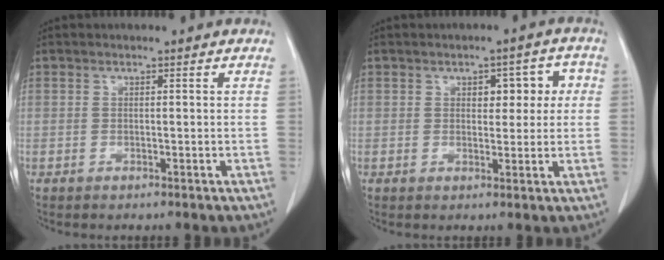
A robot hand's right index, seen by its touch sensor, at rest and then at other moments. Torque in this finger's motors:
{"motor_torque": [0.09, 0.08, 0.04, 0.00]}